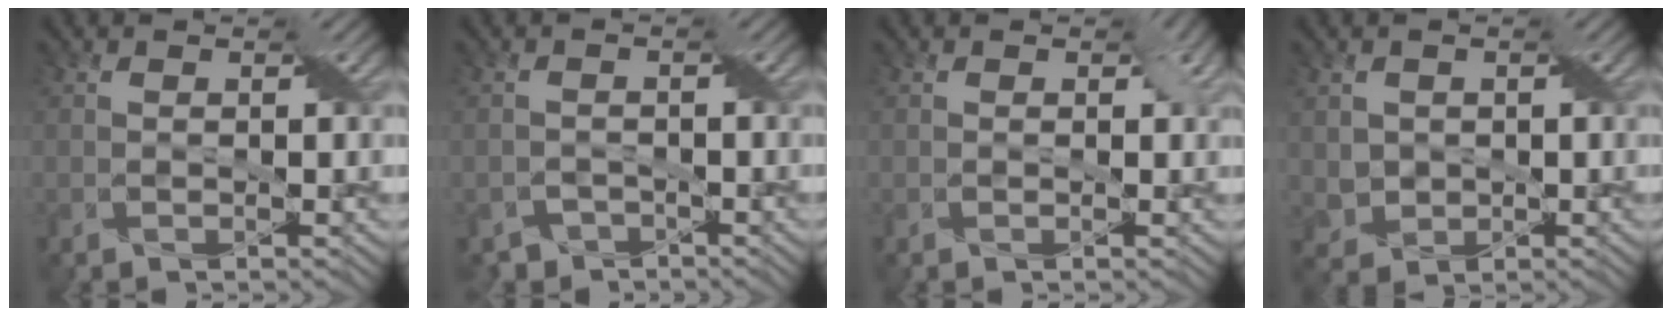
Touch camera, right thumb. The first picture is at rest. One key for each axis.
{"total": 2.5, "fx": -2.2, "fy": 1.2, "fz": 0.2, "tx": -0.001, "ty": -0.004, "tz": -0.040}
{"total": 1.5, "fx": 0.2, "fy": 1.2, "fz": 0.8, "tx": -0.017, "ty": -0.002, "tz": 0.001}
{"total": 2.6, "fx": 0.5, "fy": 2.5, "fz": 0.6, "tx": -0.029, "ty": -0.008, "tz": 0.010}